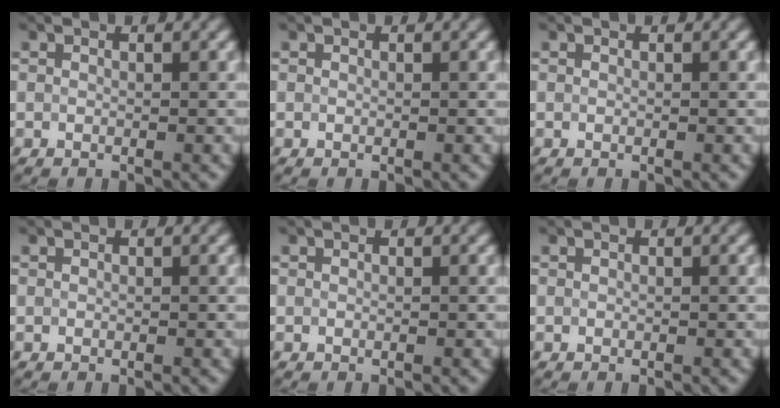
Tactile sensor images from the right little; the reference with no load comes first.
{"total": 0.0}
{"total": 0.0}
{"total": 0.0}
{"total": 0.0}
{"total": 0.0}